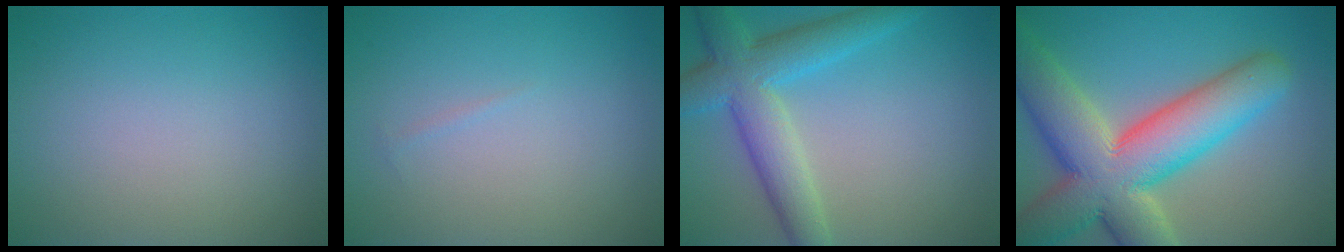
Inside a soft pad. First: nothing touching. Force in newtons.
{"total": 0.8, "press": 0.8, "slide": 0.2}
{"total": 5.4, "press": 5.4, "slide": 0.4}
{"total": 12.8, "press": 12.8, "slide": 1.0}